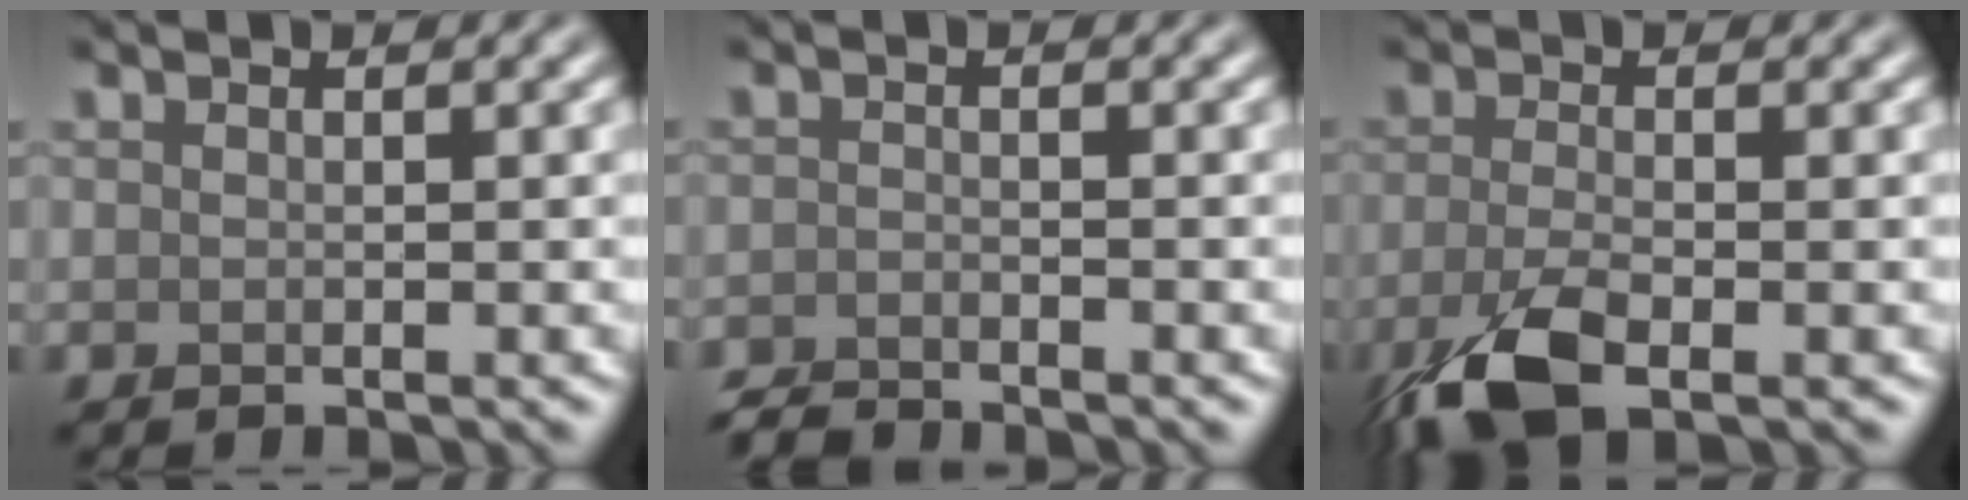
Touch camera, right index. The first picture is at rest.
{"total": 2.2, "force": [-2.2, 0.2, 0.3], "torque": [-0.004, -0.005, -0.047]}
{"total": 5.6, "force": [-2.8, 2.1, 4.4], "torque": [-0.099, -0.013, -0.063]}